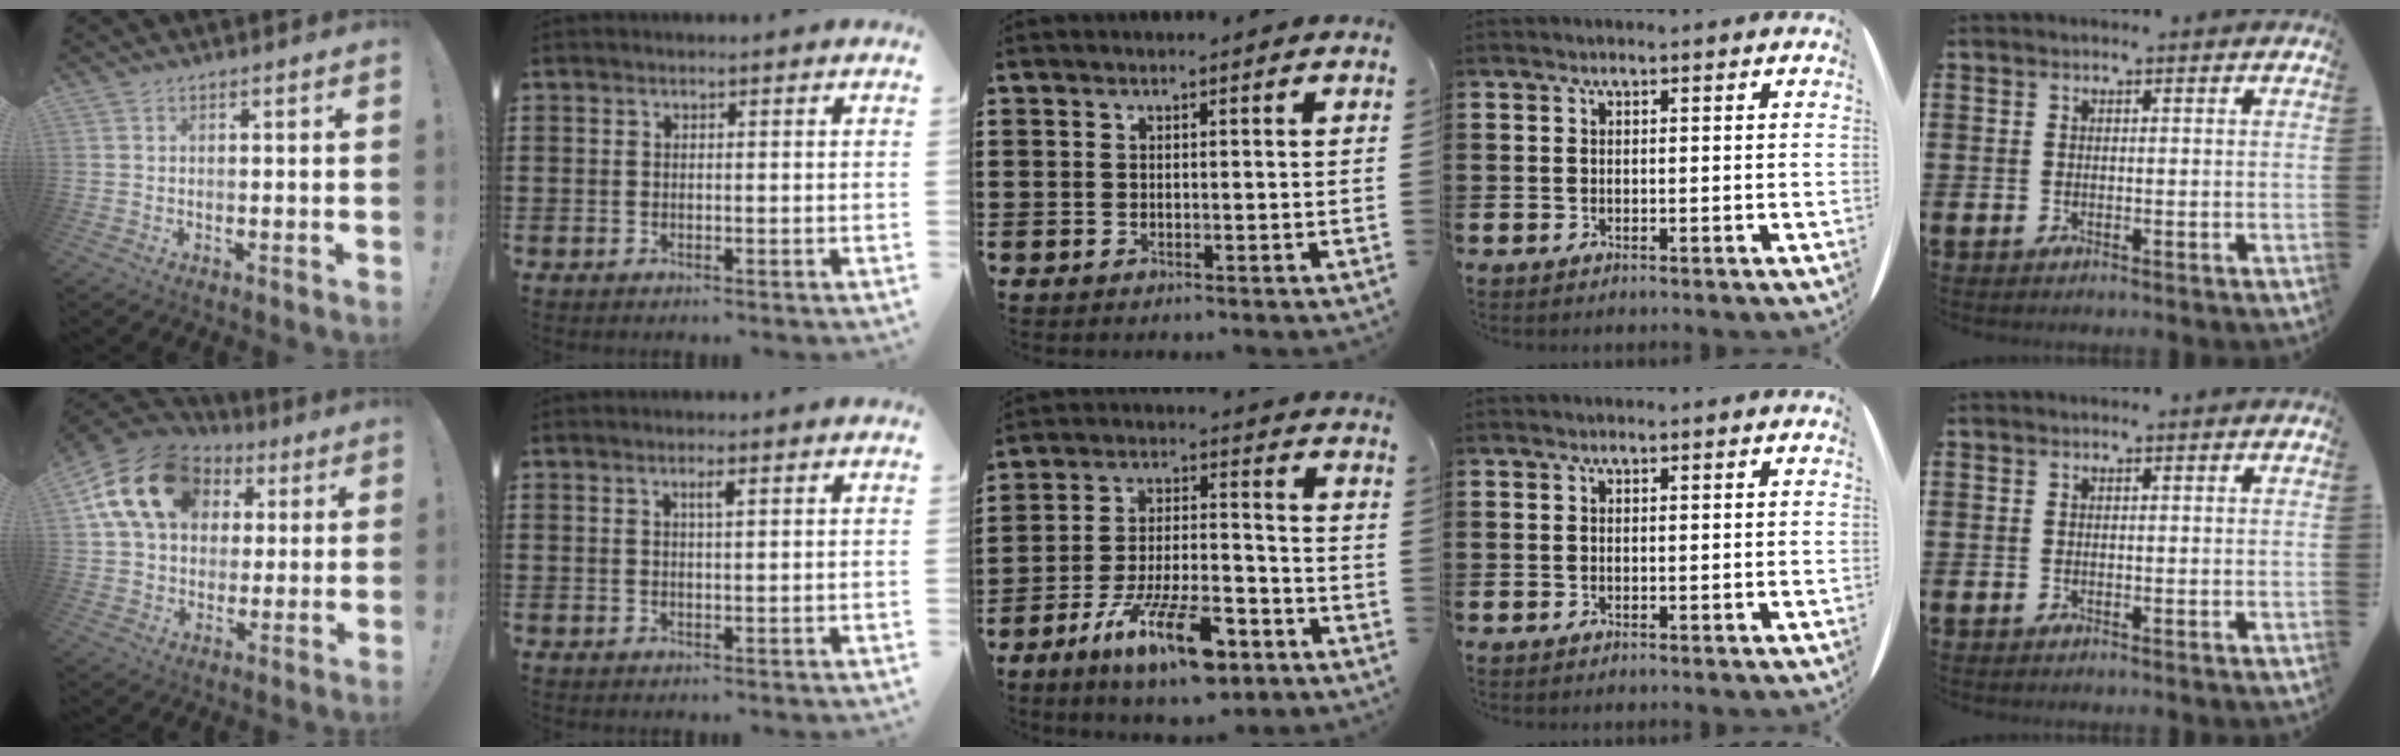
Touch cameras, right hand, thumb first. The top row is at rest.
{"thumb": {"total": 19.2, "force": [6.7, 14.1, 11.1], "torque": [-0.178, -0.010, 0.126]}, "index": {"total": 1.3, "force": [0.6, 0.1, 1.2], "torque": [-0.022, 0.003, 0.009]}, "middle": {"total": 12.9, "force": [-8.2, 3.6, 9.2], "torque": [-0.172, 0.022, -0.152]}}